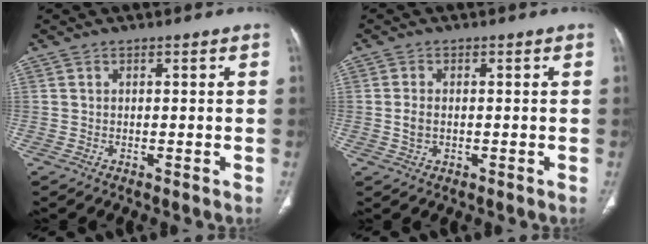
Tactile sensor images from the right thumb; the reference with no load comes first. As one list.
[{"total": 2.6, "force": [-0.2, 1.7, 2.0], "torque": [-0.044, 0.001, -0.005]}]